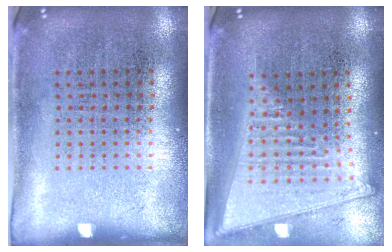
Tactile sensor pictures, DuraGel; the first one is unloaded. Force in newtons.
{"total": 2.0, "press": 1.7, "slide": 1.0}